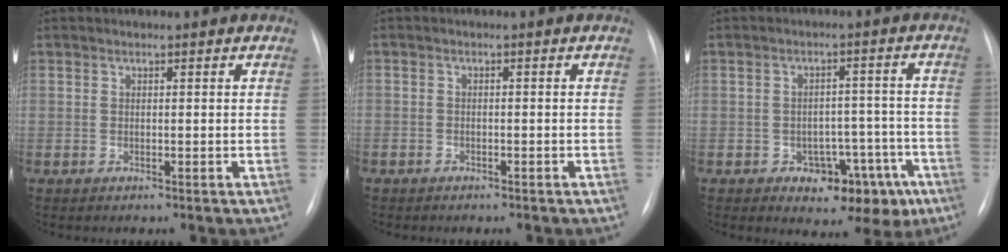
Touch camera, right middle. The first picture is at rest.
{"total": 1.7, "force": [-1.2, 1.0, 0.4], "torque": [-0.012, 0.003, -0.014]}
{"total": 9.7, "force": [-5.0, 5.7, 6.1], "torque": [-0.055, 0.031, -0.054]}